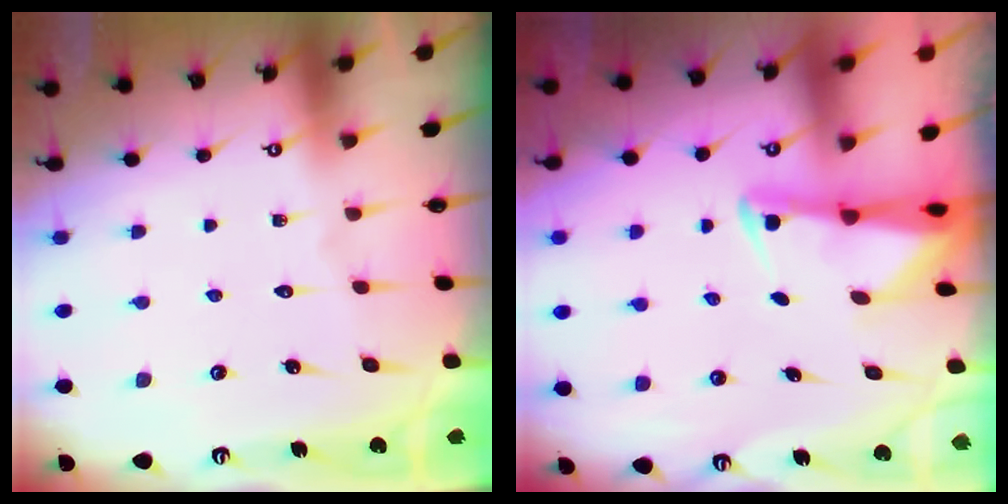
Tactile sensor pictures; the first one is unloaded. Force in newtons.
{"total": 2.4, "press": 2.3, "slide": 0.4}